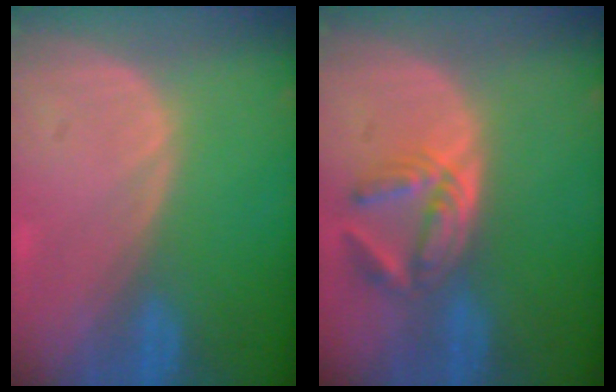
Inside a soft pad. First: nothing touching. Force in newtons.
{"total": 5.6, "press": 5.3, "slide": 1.7}